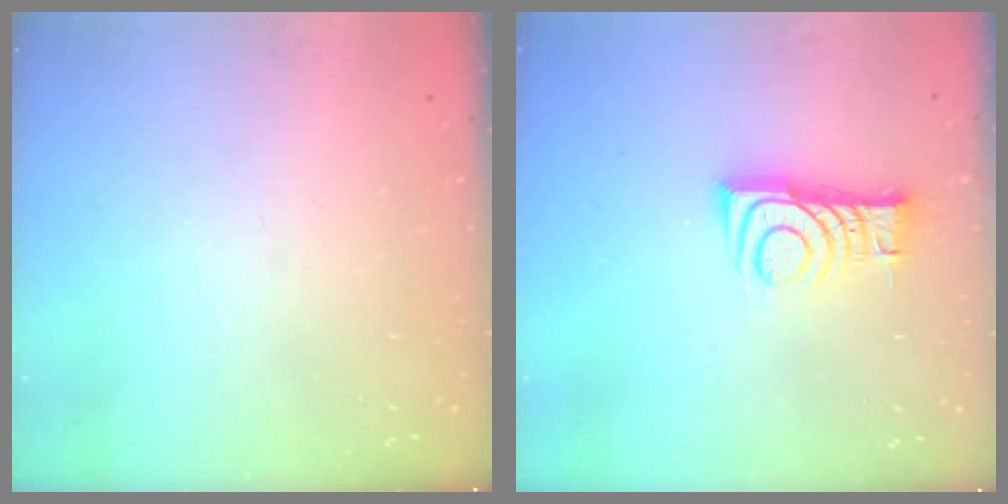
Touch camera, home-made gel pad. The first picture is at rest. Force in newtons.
{"total": 10.1, "press": 10.1, "slide": 0.3}